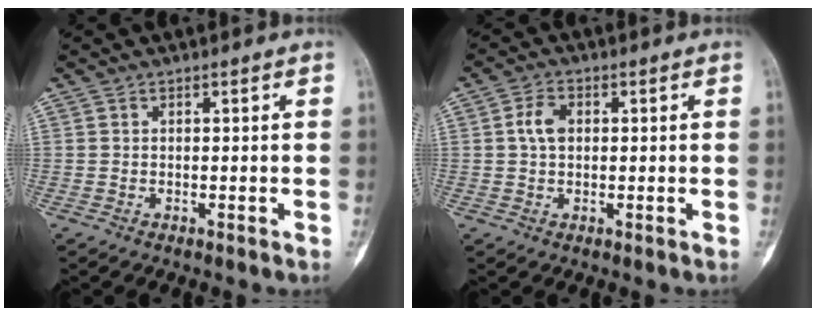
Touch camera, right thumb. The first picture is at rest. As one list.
[{"total": 3.9, "force": [0.5, 2.7, 2.8], "torque": [-0.055, 0.008, 0.006]}]